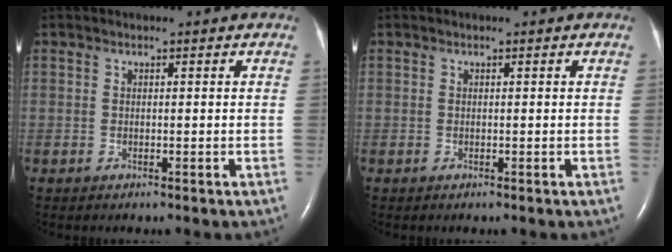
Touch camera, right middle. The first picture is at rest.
{"total": 0.0}